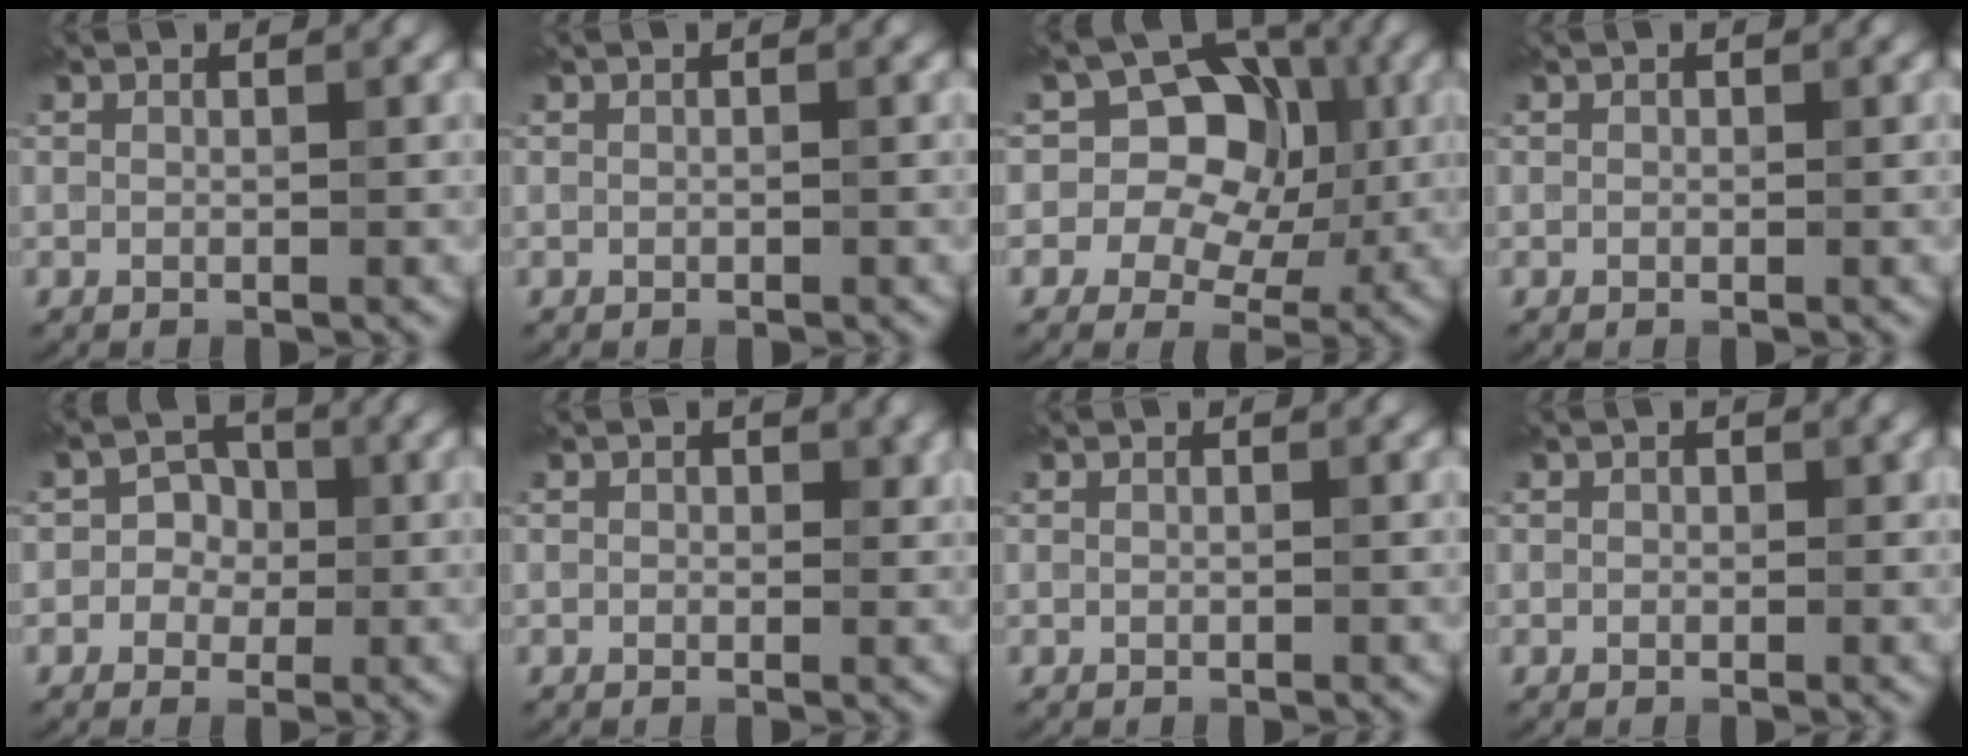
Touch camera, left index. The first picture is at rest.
{"total": 0.0}
{"total": 10.2, "force": [1.8, 8.6, 5.1], "torque": [-0.046, 0.048, -0.018]}
{"total": 0.0}
{"total": 2.6, "force": [-0.3, 2.4, 0.8], "torque": [0.010, 0.009, -0.020]}
{"total": 1.5, "force": [0.3, 1.2, 0.9], "torque": [-0.005, 0.002, 0.004]}
{"total": 0.0}
{"total": 0.8, "force": [0.1, 0.7, 0.4], "torque": [0.001, 0.003, 0.000]}